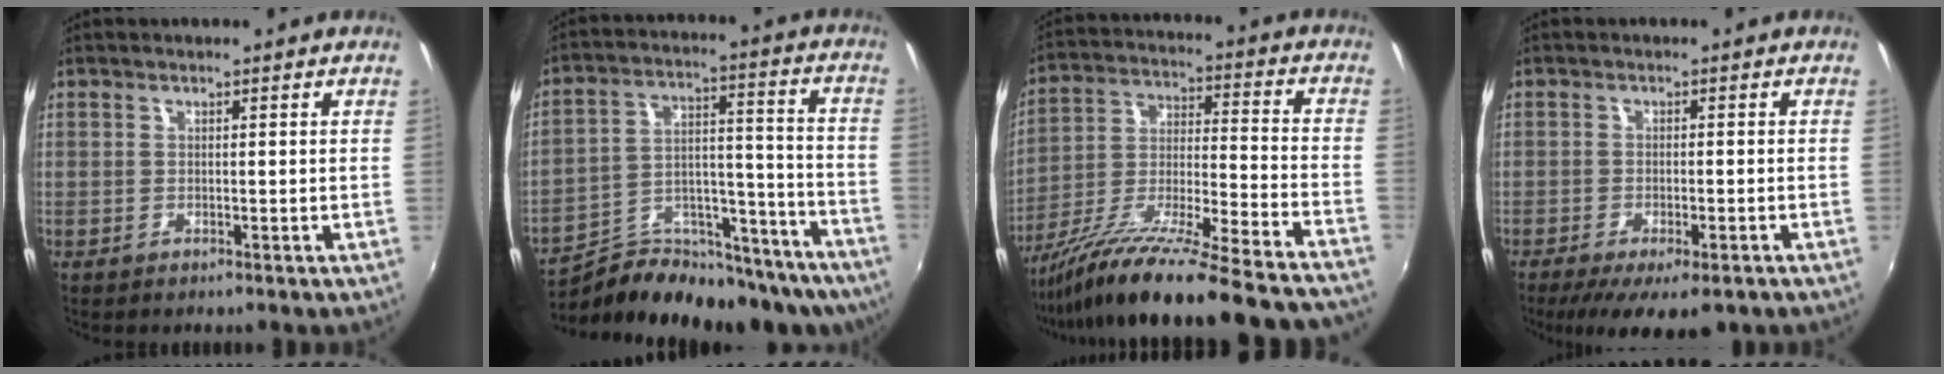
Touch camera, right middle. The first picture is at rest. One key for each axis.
{"total": 23.3, "fx": -19.2, "fy": 8.5, "fz": 10.1, "tx": -0.151, "ty": 0.018, "tz": -0.273}
{"total": 29.8, "fx": -25.6, "fy": 0.7, "fz": 15.3, "tx": -0.244, "ty": -0.074, "tz": -0.391}
{"total": 10.0, "fx": -6.7, "fy": 3.3, "fz": 6.6, "tx": -0.135, "ty": -0.036, "tz": -0.102}